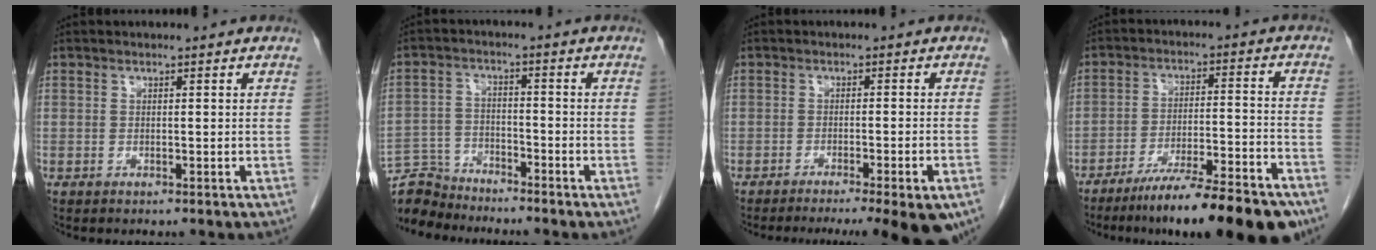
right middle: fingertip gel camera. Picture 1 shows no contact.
{"total": 7.2, "force": [-7.0, 1.3, -0.7], "torque": [0.012, 0.002, -0.137]}
{"total": 11.9, "force": [-9.1, 0.5, 7.7], "torque": [-0.071, -0.019, -0.121]}
{"total": 17.3, "force": [-13.4, 1.3, 10.8], "torque": [-0.126, -0.004, -0.210]}